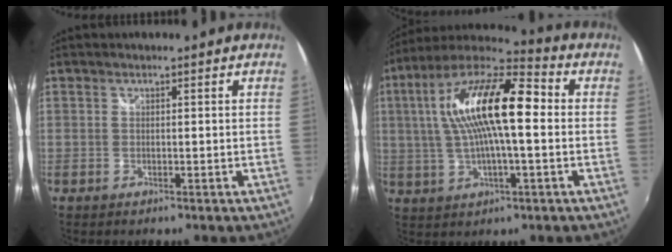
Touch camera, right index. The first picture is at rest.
{"total": 19.0, "force": [2.2, 5.5, 18.1], "torque": [-0.333, 0.023, 0.024]}